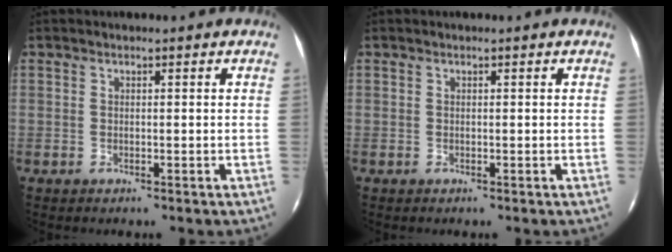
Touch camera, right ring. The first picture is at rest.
{"total": 0.0}